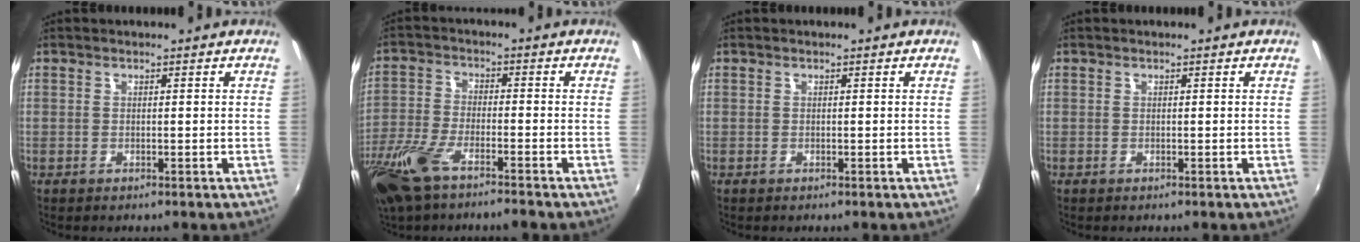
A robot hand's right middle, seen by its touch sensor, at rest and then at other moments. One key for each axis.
{"total": 11.9, "fx": -8.2, "fy": 3.4, "fz": 7.9, "tx": -0.190, "ty": -0.034, "tz": -0.164}
{"total": 0.0}
{"total": 0.0}